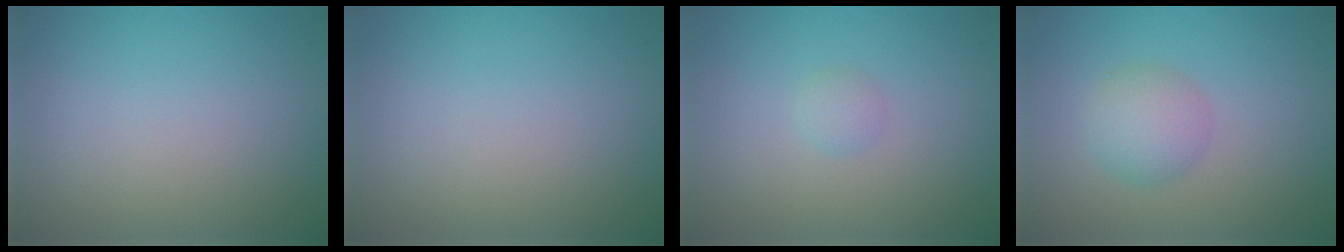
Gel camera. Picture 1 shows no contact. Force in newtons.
{"total": 0.0}
{"total": 0.8, "press": 0.8, "slide": 0.1}
{"total": 2.8, "press": 2.8, "slide": 0.0}